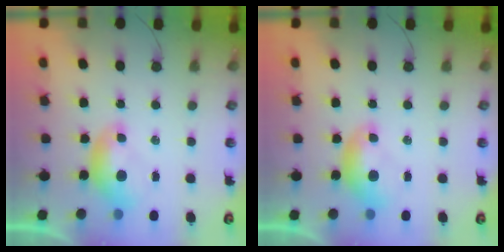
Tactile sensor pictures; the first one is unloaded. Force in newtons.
{"total": 0.0}